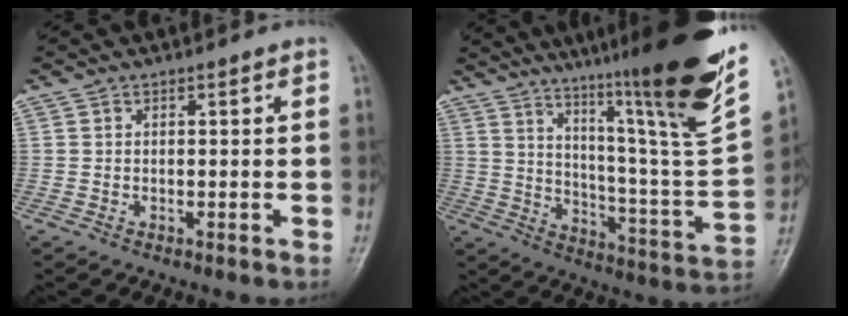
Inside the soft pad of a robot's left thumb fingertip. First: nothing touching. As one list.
[{"total": 29.6, "force": [18.8, 2.7, 22.6], "torque": [-0.318, -0.095, 0.281]}]